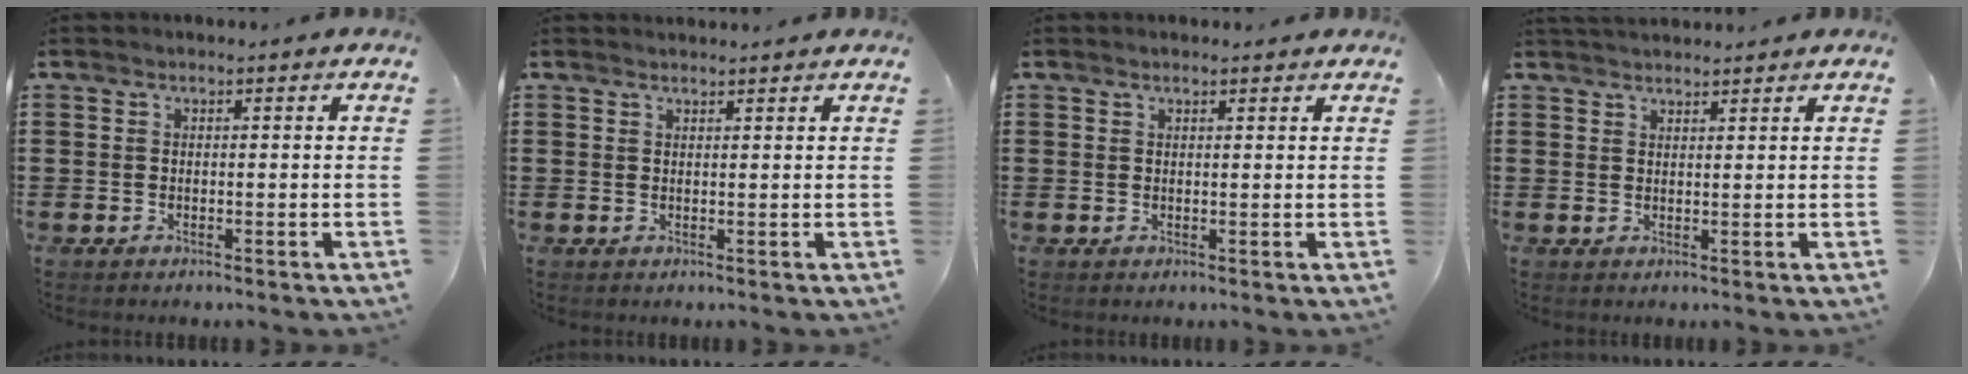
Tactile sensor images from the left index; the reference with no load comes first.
{"total": 1.1, "force": [1.1, -0.1, 0.1], "torque": [-0.004, -0.002, 0.023]}
{"total": 1.0, "force": [0.9, 0.2, 0.4], "torque": [-0.009, 0.001, 0.018]}
{"total": 1.8, "force": [1.8, 0.3, 0.2], "torque": [-0.007, 0.002, 0.036]}